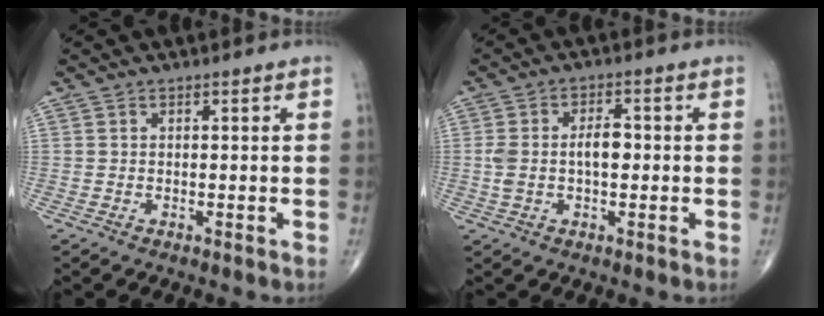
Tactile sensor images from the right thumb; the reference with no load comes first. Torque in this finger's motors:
{"motor_torque": [1.05, 1.02, 0.72, -0.20, 0.05]}